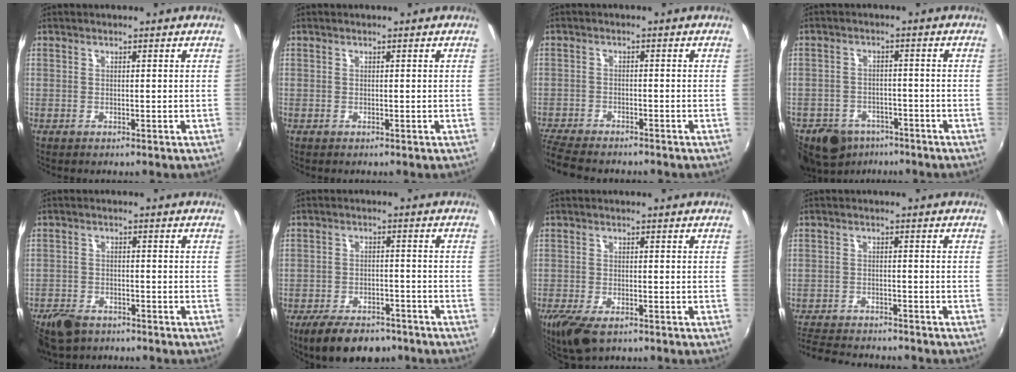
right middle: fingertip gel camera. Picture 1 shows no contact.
{"total": 0.0}
{"total": 9.6, "force": [-8.5, 2.2, 3.8], "torque": [-0.107, -0.027, -0.149]}
{"total": 12.5, "force": [-8.4, 8.1, 4.4], "torque": [-0.125, -0.002, -0.120]}
{"total": 7.7, "force": [-5.8, 4.0, 3.1], "torque": [-0.092, -0.006, -0.104]}
{"total": 11.2, "force": [-8.4, 4.9, 5.5], "torque": [-0.125, -0.007, -0.128]}
{"total": 7.1, "force": [-4.8, 2.7, 4.5], "torque": [-0.110, -0.030, -0.087]}
{"total": 11.1, "force": [-10.1, 2.4, 3.9], "torque": [-0.104, -0.013, -0.164]}